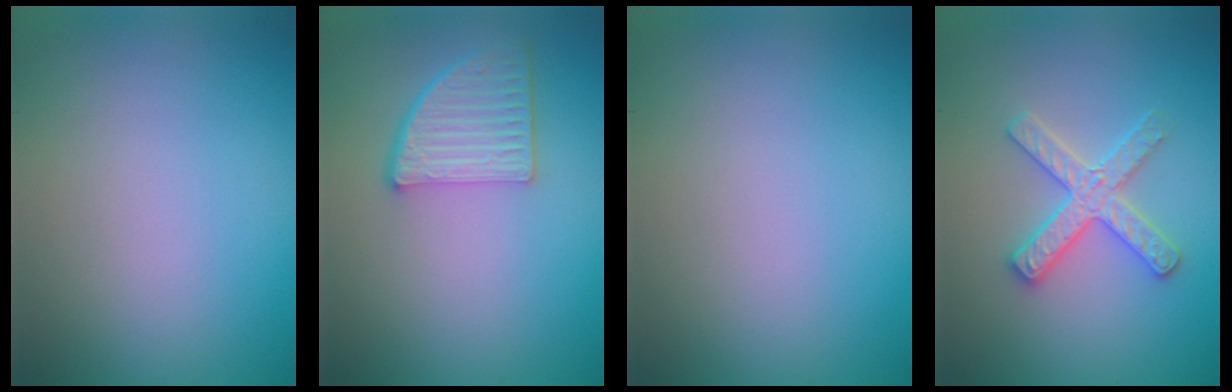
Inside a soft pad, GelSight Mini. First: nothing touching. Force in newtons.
{"total": 4.5, "press": 3.5, "slide": 2.8}
{"total": 0.0}
{"total": 2.9, "press": 2.9, "slide": 0.5}